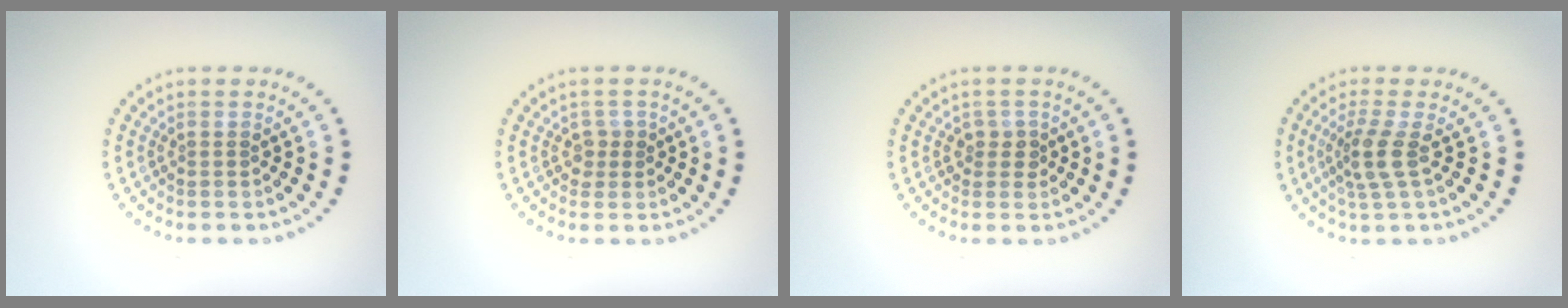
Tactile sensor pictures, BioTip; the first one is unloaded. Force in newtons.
{"total": 1.4, "press": 1.1, "slide": 0.9}
{"total": 1.5, "press": 1.3, "slide": 0.8}
{"total": 2.7, "press": 2.1, "slide": 1.7}